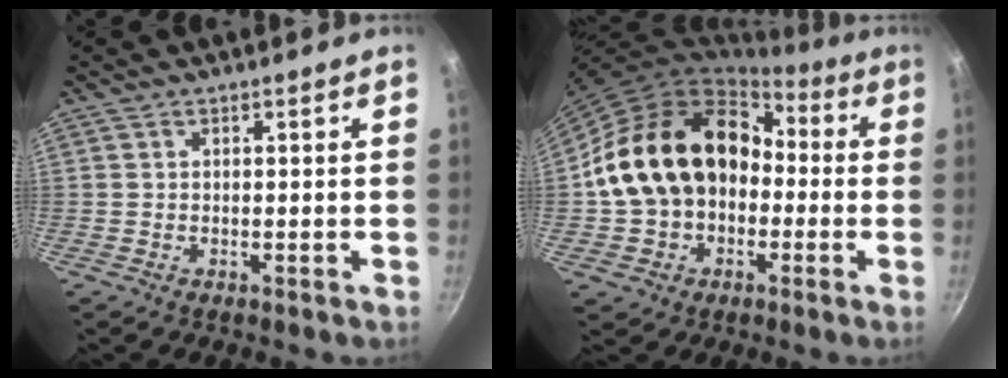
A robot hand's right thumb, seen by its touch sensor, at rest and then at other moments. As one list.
[{"total": 19.5, "force": [-0.7, 15.1, 12.2], "torque": [-0.190, 0.064, -0.008]}]